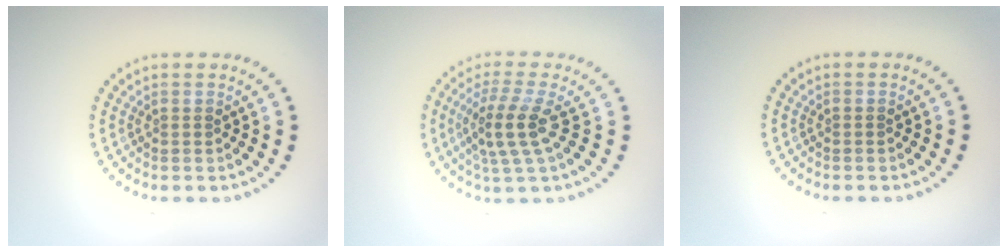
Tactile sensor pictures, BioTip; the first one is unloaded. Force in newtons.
{"total": 3.8, "press": 3.1, "slide": 2.2}
{"total": 0.0}